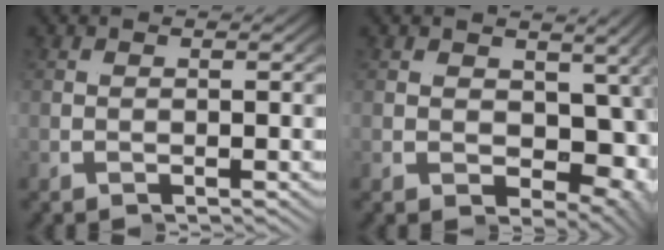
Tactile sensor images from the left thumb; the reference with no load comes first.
{"total": 9.2, "force": [0.3, 6.3, 6.7], "torque": [-0.091, -0.013, 0.014]}